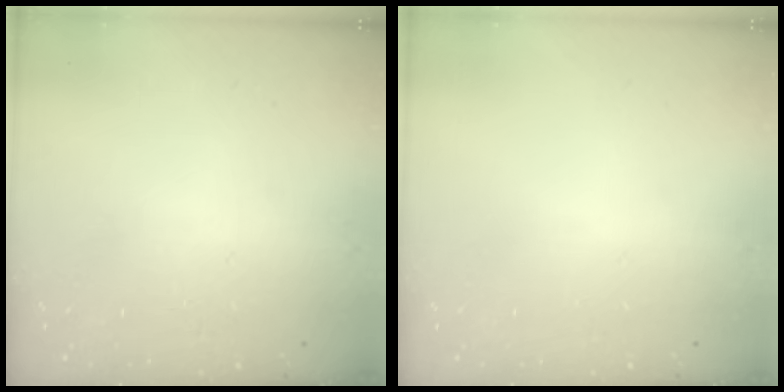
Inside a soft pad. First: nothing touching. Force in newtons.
{"total": 0.0}